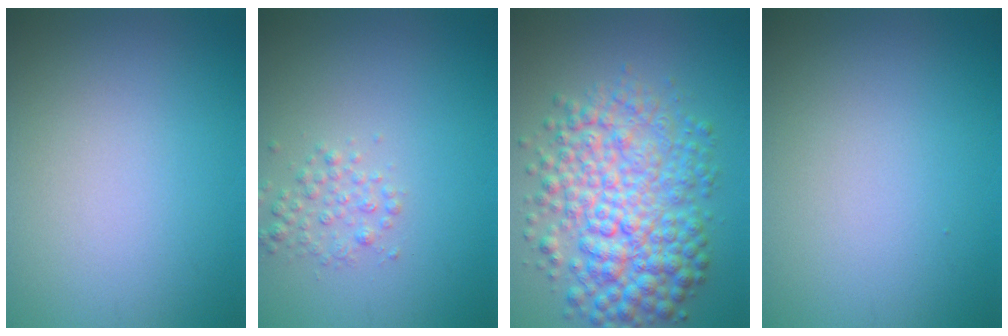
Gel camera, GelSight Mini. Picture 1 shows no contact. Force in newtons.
{"total": 1.8, "press": 1.8, "slide": 0.0}
{"total": 8.4, "press": 8.4, "slide": 0.1}
{"total": 0.0}